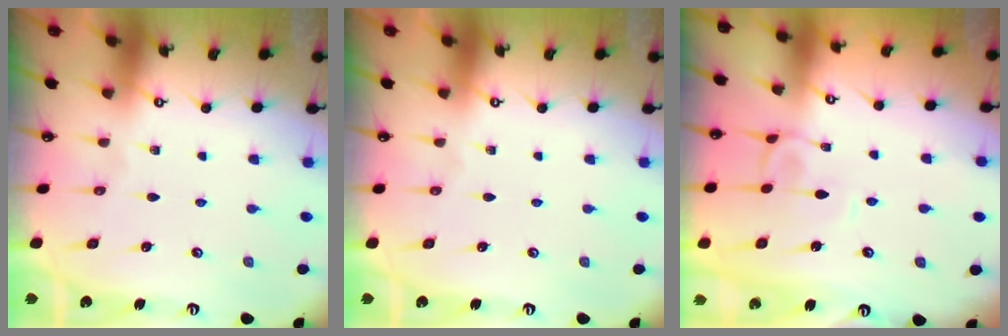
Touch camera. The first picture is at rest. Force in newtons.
{"total": 0.0}
{"total": 3.7, "press": 3.7, "slide": 0.1}